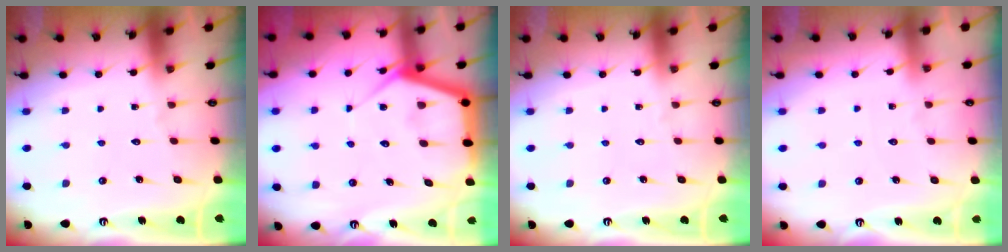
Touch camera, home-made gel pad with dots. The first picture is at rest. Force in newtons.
{"total": 8.2, "press": 8.2, "slide": 0.7}
{"total": 0.0}
{"total": 1.8, "press": 1.8, "slide": 0.3}